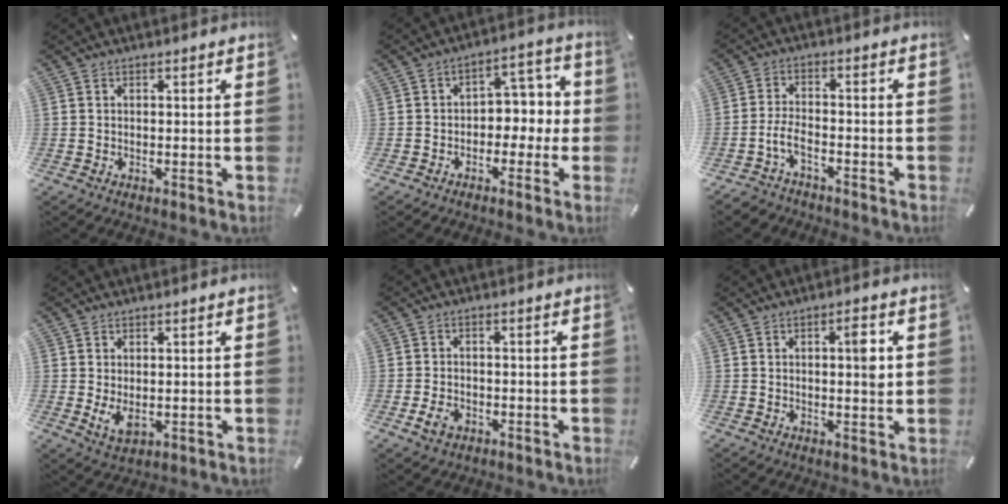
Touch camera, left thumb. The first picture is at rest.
{"total": 6.4, "force": [-0.9, 5.2, 3.6], "torque": [-0.049, 0.009, -0.023]}
{"total": 5.6, "force": [-3.2, 2.9, 3.4], "torque": [-0.083, 0.011, -0.064]}
{"total": 4.1, "force": [0.0, 2.4, 3.2], "torque": [-0.064, -0.010, -0.004]}
{"total": 4.2, "force": [-1.7, 3.0, 2.3], "torque": [-0.059, 0.000, -0.035]}
{"total": 5.0, "force": [0.9, 1.8, 4.6], "torque": [-0.058, -0.005, 0.006]}